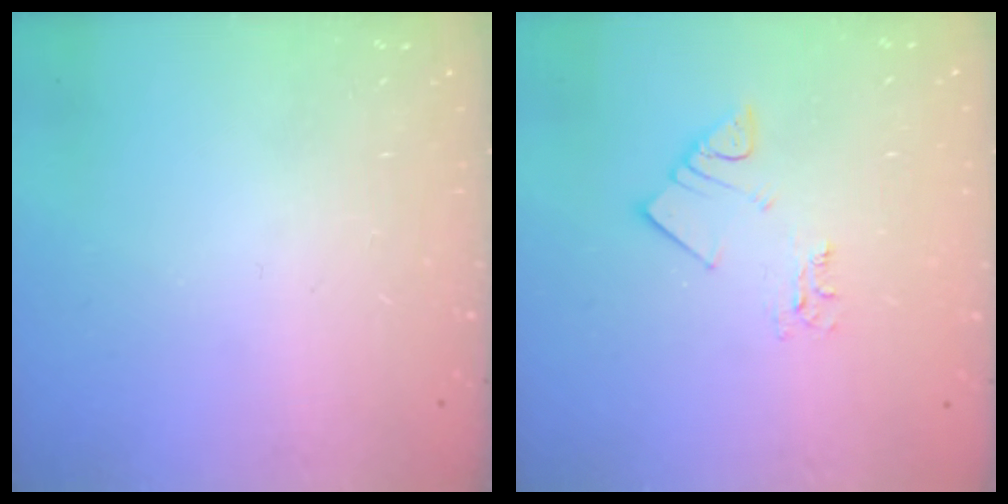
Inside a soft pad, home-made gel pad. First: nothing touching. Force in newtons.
{"total": 3.4, "press": 3.4, "slide": 0.2}